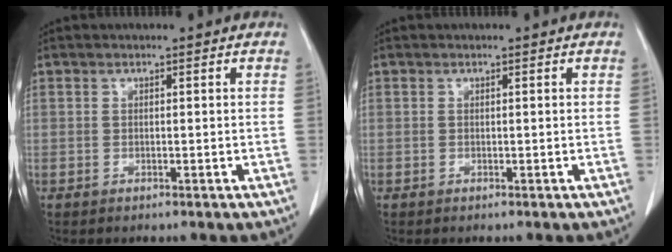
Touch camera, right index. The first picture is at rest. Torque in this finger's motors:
{"motor_torque": [0.06, -0.03, 0.05, 0.00]}